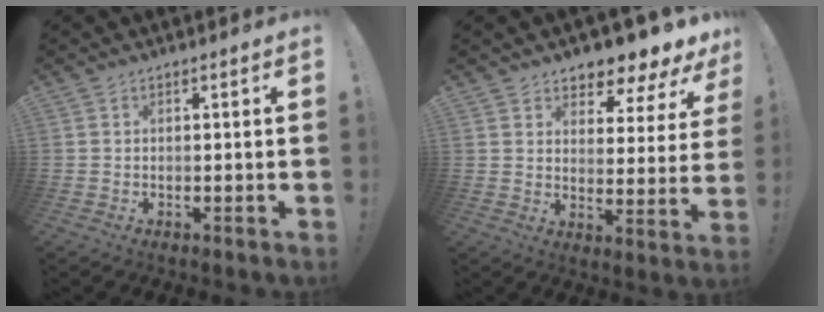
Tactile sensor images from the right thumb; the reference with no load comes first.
{"total": 5.9, "force": [5.4, 1.8, 1.5], "torque": [-0.016, -0.066, 0.093]}